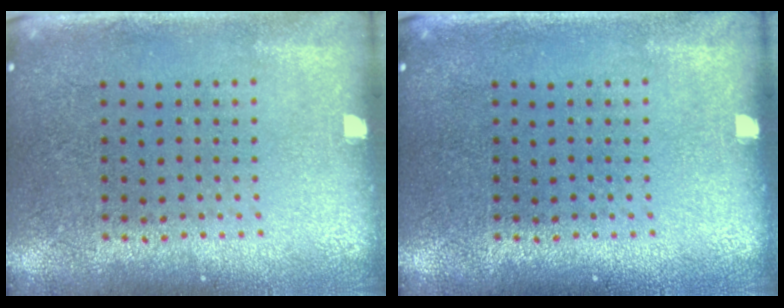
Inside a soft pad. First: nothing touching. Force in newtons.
{"total": 0.0}